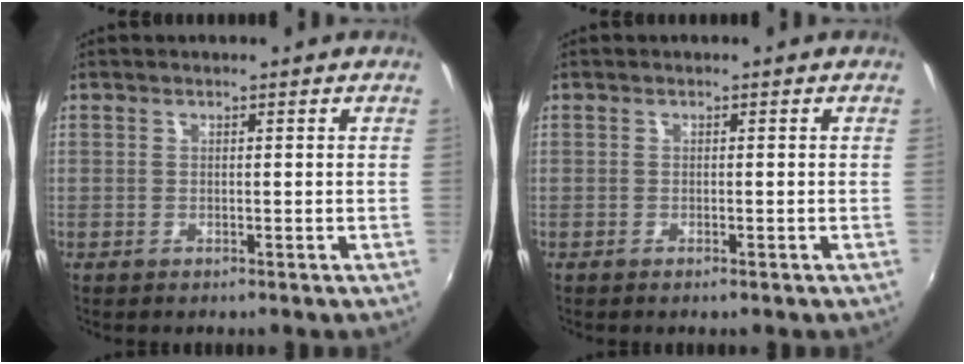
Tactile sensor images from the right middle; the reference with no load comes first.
{"total": 0.5, "force": [-0.4, 0.1, 0.3], "torque": [-0.007, -0.001, -0.007]}